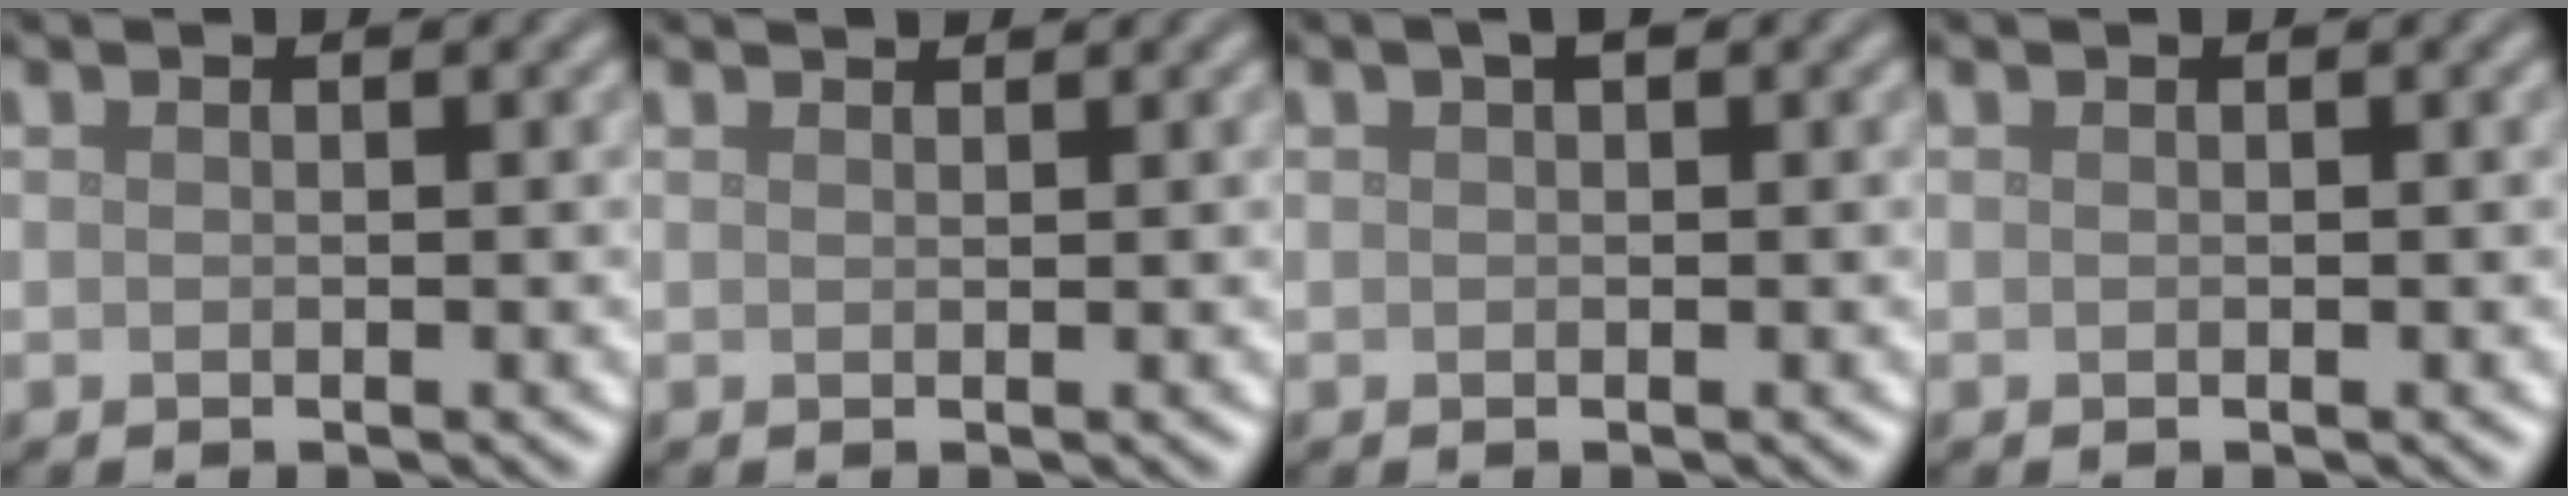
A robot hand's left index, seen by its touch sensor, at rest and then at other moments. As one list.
[{"total": 1.0, "force": [1.0, 0.1, 0.2], "torque": [-0.007, -0.004, 0.013]}, {"total": 1.0, "force": [0.5, 0.5, 0.7], "torque": [-0.009, 0.002, 0.007]}, {"total": 0.0}]